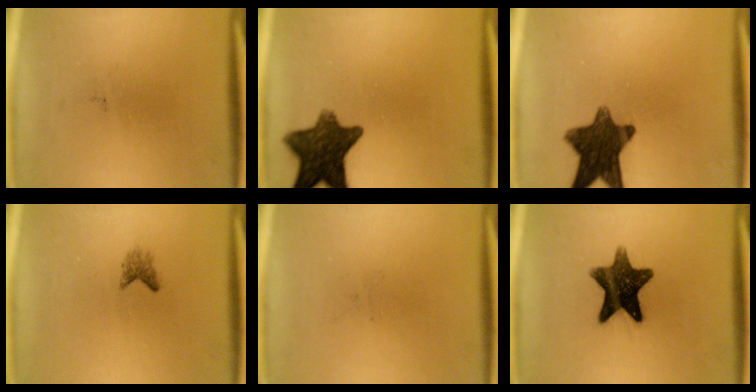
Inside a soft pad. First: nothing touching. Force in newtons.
{"total": 11.2}
{"total": 11.8}
{"total": 1.4}
{"total": 0.0}
{"total": 12.2}